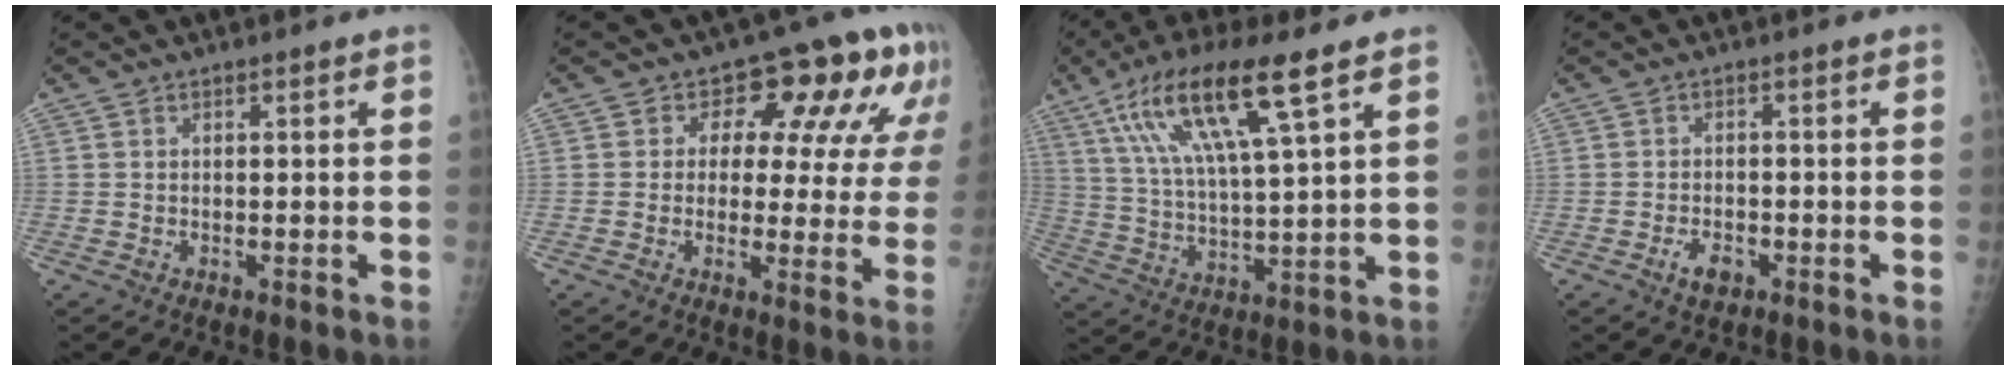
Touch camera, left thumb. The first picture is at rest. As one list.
[{"total": 14.4, "force": [6.6, 8.3, 9.7], "torque": [-0.068, -0.010, 0.070]}, {"total": 16.8, "force": [8.5, 3.2, 14.1], "torque": [-0.277, -0.016, 0.162]}, {"total": 3.3, "force": [-1.7, 2.0, 2.0], "torque": [-0.031, 0.007, -0.027]}]